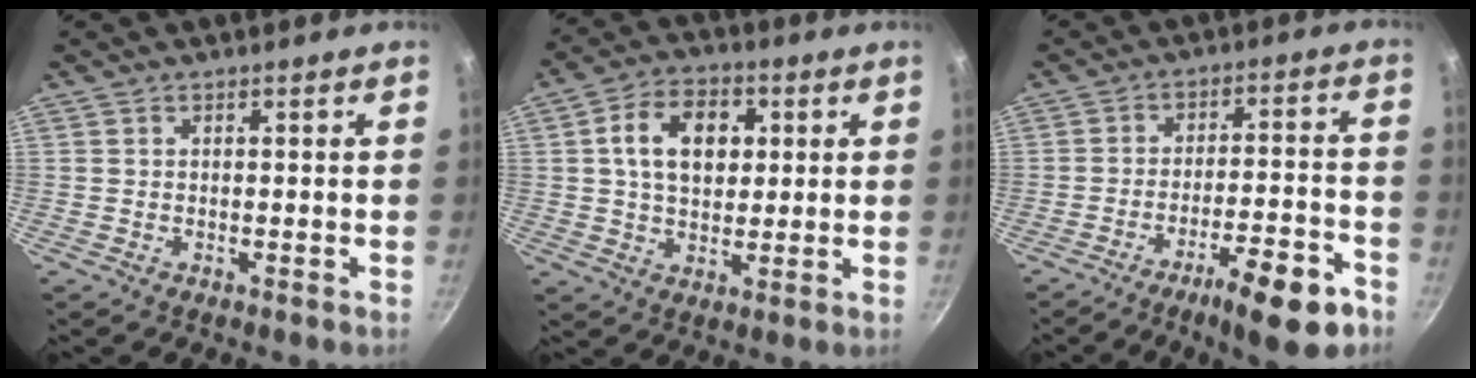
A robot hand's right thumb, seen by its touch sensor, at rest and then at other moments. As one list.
[{"total": 11.7, "force": [2.5, 8.1, 8.1], "torque": [-0.112, 0.008, 0.033]}, {"total": 13.3, "force": [-7.9, 3.3, 10.1], "torque": [-0.132, 0.048, -0.109]}]